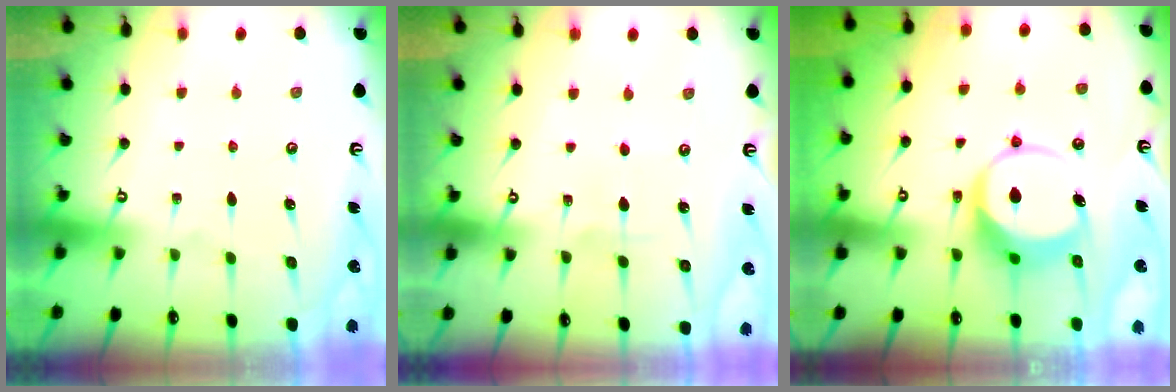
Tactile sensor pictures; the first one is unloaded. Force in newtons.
{"total": 2.5, "press": 2.5, "slide": 0.4}
{"total": 8.3, "press": 8.3, "slide": 1.1}